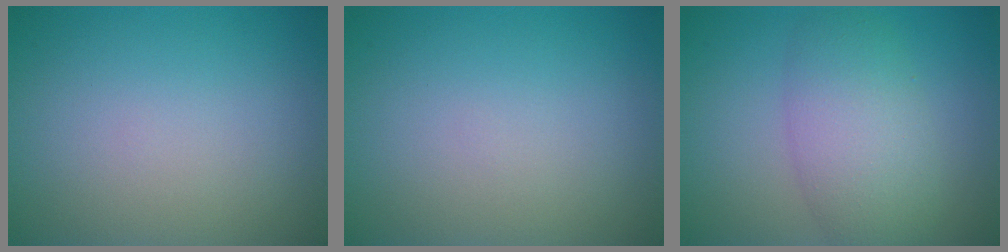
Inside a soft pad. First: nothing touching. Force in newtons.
{"total": 0.0}
{"total": 5.3, "press": 5.3, "slide": 0.3}